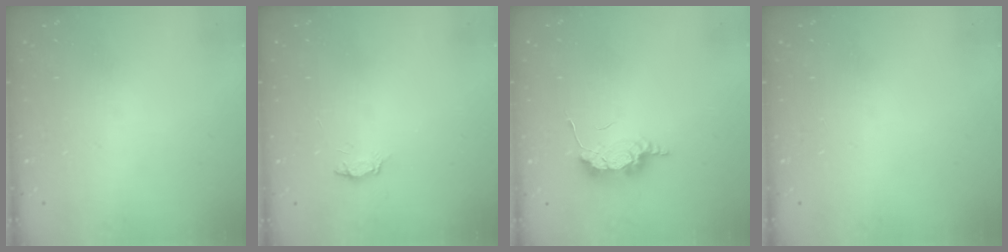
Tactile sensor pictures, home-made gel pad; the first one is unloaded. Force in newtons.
{"total": 3.4, "press": 3.3, "slide": 0.5}
{"total": 14.2, "press": 8.7, "slide": 11.2}
{"total": 0.0}